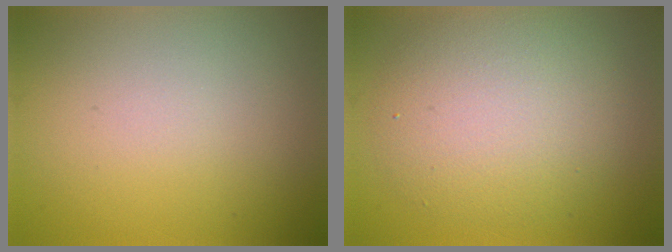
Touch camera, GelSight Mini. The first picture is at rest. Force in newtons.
{"total": 5.9, "press": 5.9, "slide": 0.2}